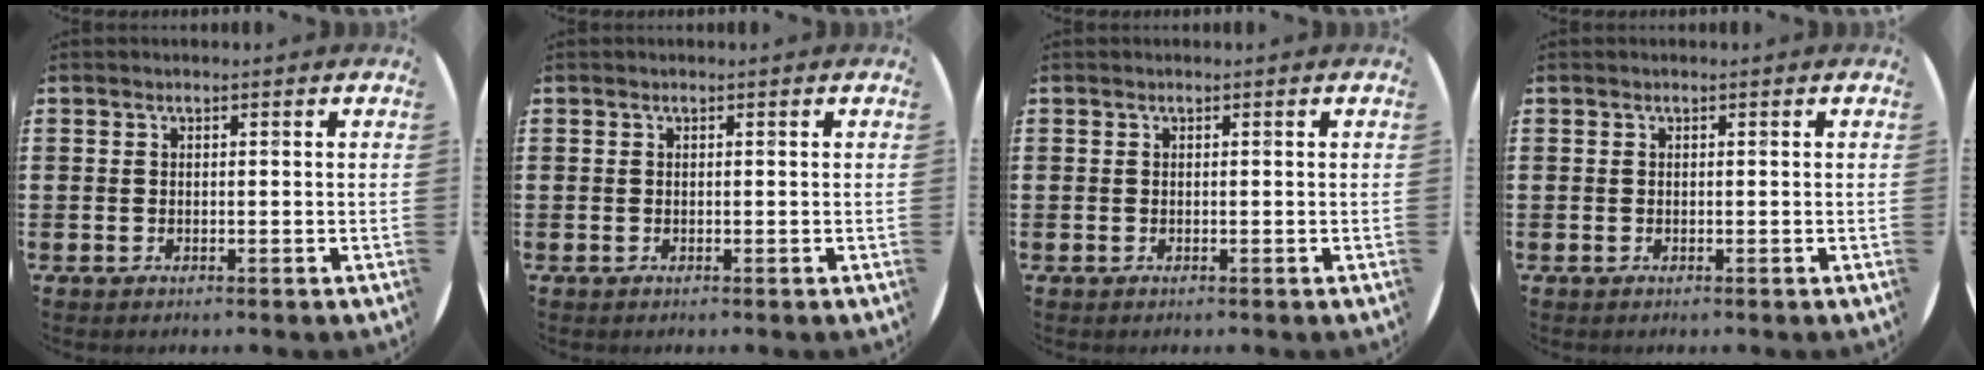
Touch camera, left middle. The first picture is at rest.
{"total": 0.0}
{"total": 0.0}
{"total": 0.0}